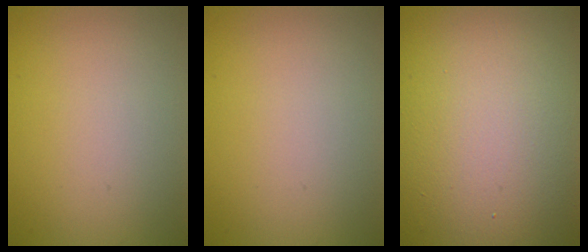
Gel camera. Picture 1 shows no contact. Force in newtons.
{"total": 0.0}
{"total": 21.0, "press": 21.0, "slide": 0.8}